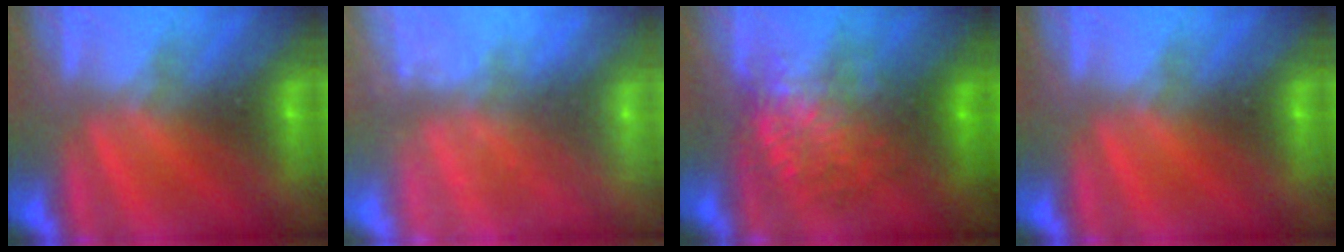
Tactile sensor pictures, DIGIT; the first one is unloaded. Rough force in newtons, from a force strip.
{"total": 7.2}
{"total": 7.9}
{"total": 0.0}